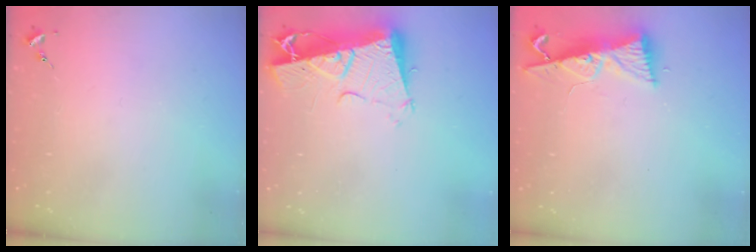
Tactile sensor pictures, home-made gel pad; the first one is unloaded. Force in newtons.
{"total": 15.1, "press": 14.9, "slide": 1.8}
{"total": 8.9, "press": 8.9, "slide": 1.2}